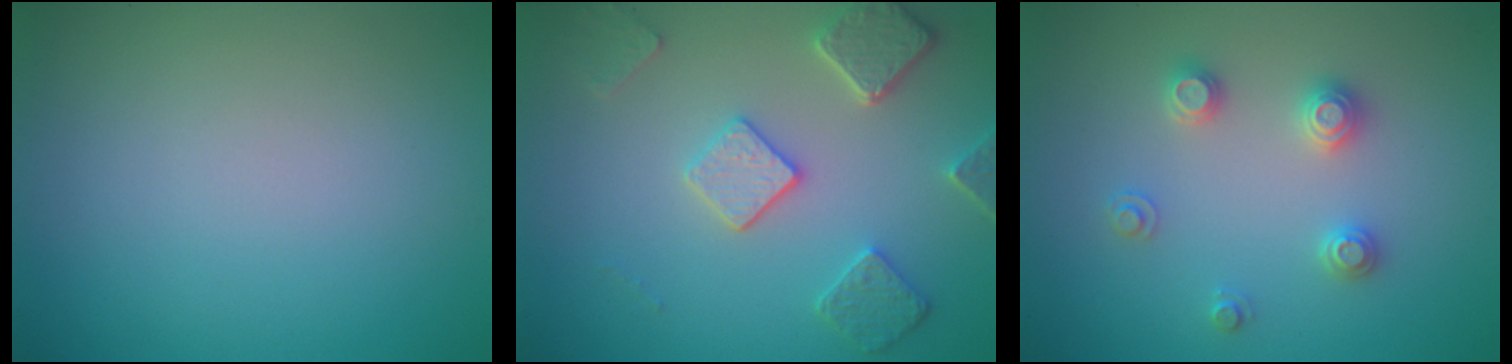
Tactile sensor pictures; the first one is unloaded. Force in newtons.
{"total": 4.5, "press": 3.7, "slide": 2.6}
{"total": 2.5, "press": 2.5, "slide": 0.3}